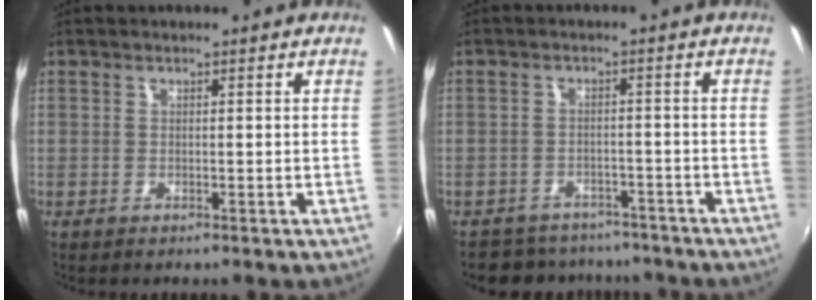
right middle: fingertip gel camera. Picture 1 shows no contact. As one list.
[{"total": 10.7, "force": [-9.3, 4.7, 2.6], "torque": [-0.065, 0.009, -0.125]}]